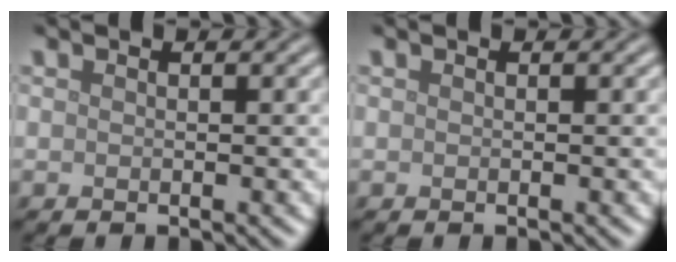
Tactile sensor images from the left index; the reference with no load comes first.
{"total": 0.0}